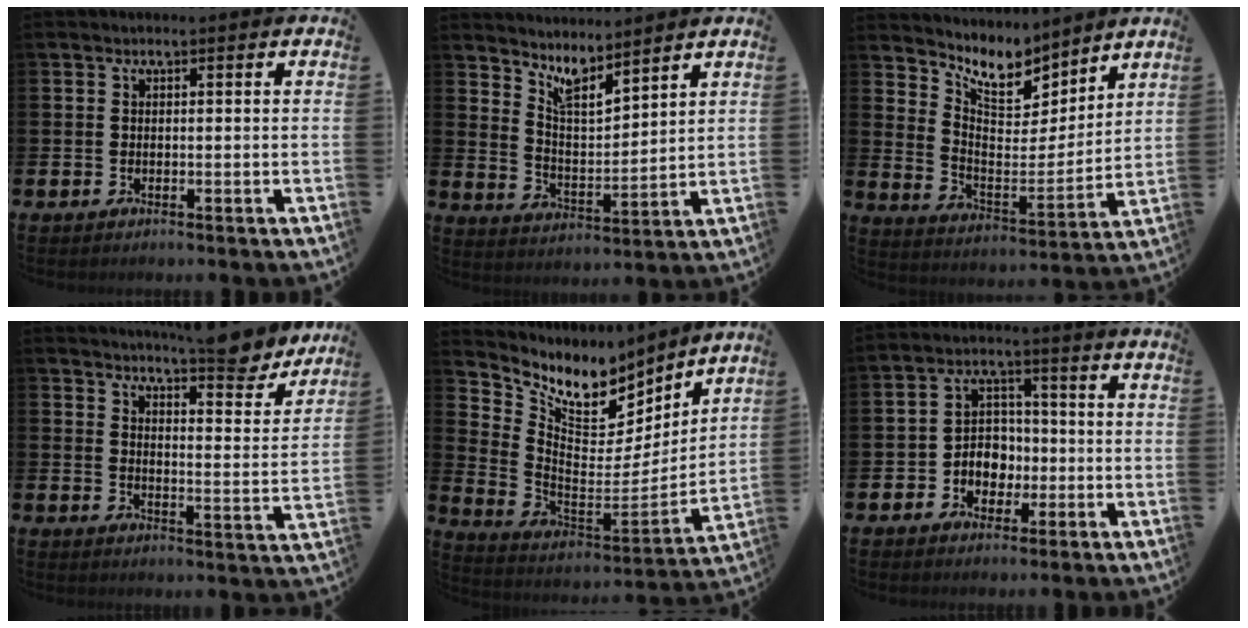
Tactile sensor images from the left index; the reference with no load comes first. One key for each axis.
{"total": 6.5, "fx": 6.2, "fy": 0.8, "fz": 1.9, "tx": -0.053, "ty": -0.042, "tz": 0.109}
{"total": 9.4, "fx": 8.7, "fy": 3.0, "fz": 1.8, "tx": -0.066, "ty": -0.066, "tz": 0.158}
{"total": 7.7, "fx": 7.4, "fy": 0.7, "fz": 2.1, "tx": -0.034, "ty": -0.053, "tz": 0.126}
{"total": 9.1, "fx": 7.3, "fy": 4.4, "fz": 3.3, "tx": -0.102, "ty": -0.048, "tz": 0.128}
{"total": 4.5, "fx": -1.1, "fy": 4.1, "fz": 1.6, "tx": -0.042, "ty": 0.009, "tz": -0.028}